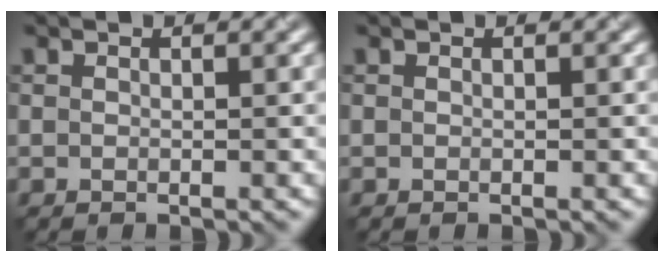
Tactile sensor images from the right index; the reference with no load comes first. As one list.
[{"total": 0.0}]